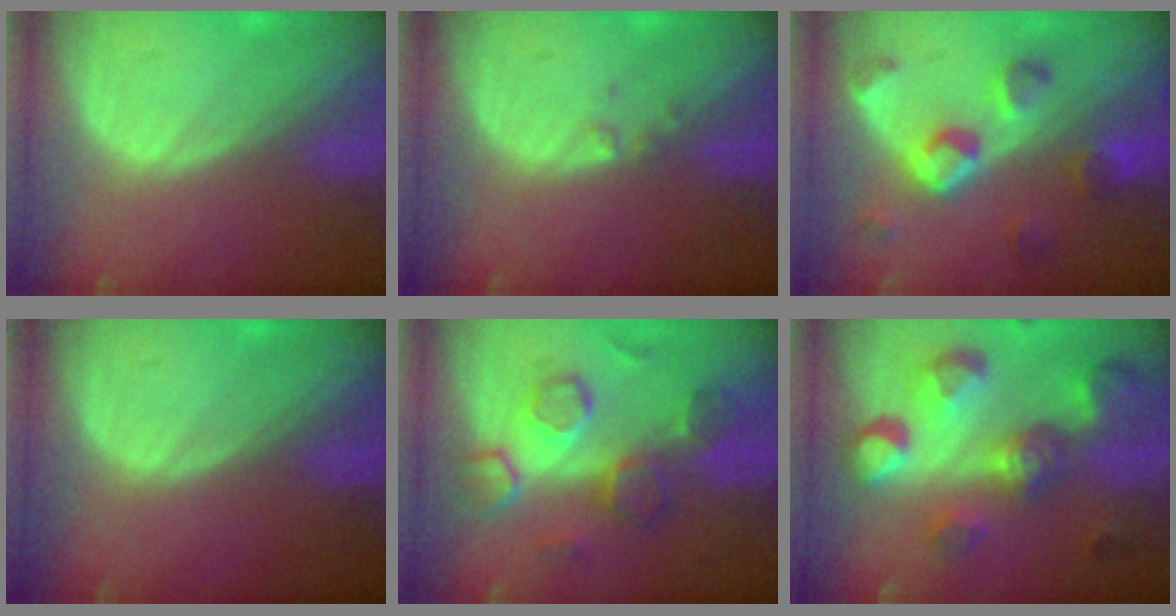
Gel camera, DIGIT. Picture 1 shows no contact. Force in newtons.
{"total": 0.9, "press": 0.9, "slide": 0.1}
{"total": 7.3, "press": 7.1, "slide": 1.7}
{"total": 0.0}
{"total": 8.7, "press": 8.4, "slide": 2.3}
{"total": 11.1, "press": 9.9, "slide": 5.1}